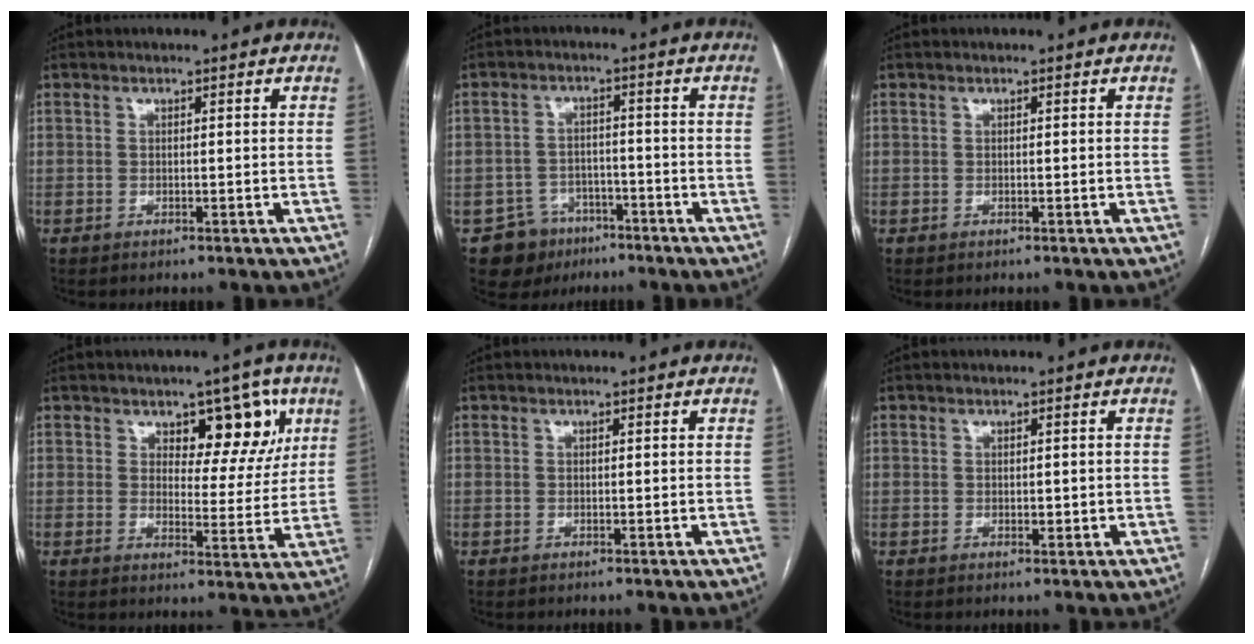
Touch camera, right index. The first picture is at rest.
{"total": 6.3, "force": [-3.8, 5.0, 0.4], "torque": [-0.003, 0.009, -0.055]}
{"total": 0.0}
{"total": 8.6, "force": [4.2, 4.5, 6.1], "torque": [-0.062, 0.013, 0.060]}
{"total": 0.0}
{"total": 1.3, "force": [0.1, 1.0, 0.9], "torque": [-0.013, -0.001, 0.004]}